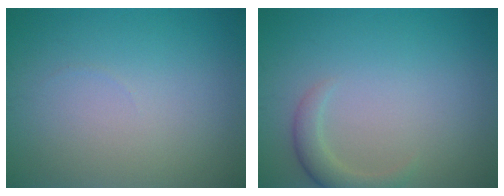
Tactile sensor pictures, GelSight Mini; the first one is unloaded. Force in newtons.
{"total": 2.2, "press": 2.2, "slide": 0.2}